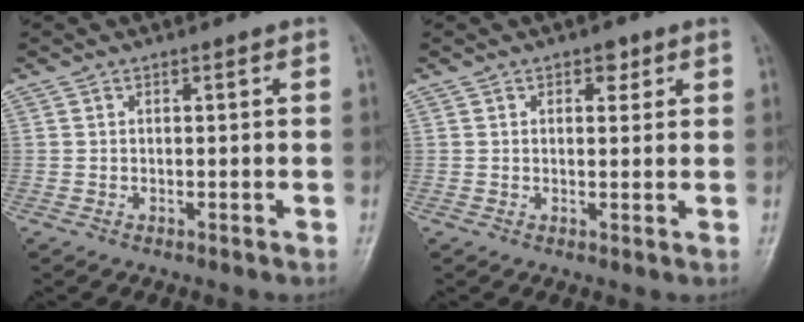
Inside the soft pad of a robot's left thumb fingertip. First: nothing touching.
{"total": 2.5, "force": [1.4, 1.4, 1.5], "torque": [-0.005, -0.004, 0.016]}